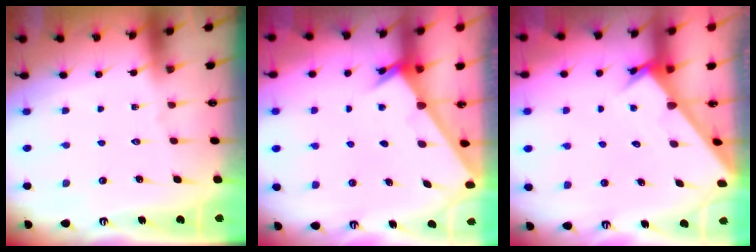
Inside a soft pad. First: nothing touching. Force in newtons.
{"total": 2.4, "press": 2.4, "slide": 0.2}
{"total": 2.9, "press": 2.9, "slide": 0.1}